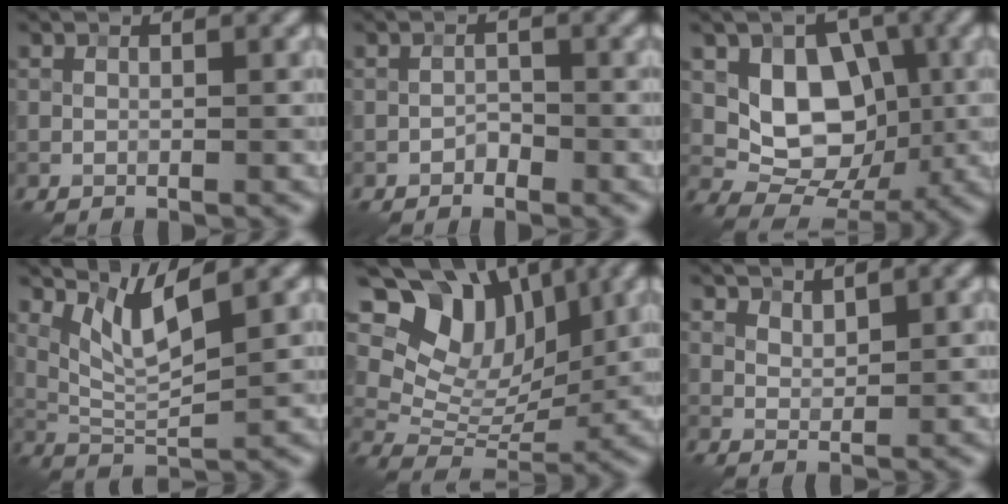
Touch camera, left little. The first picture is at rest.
{"total": 1.1, "force": [-0.7, 0.7, 0.4], "torque": [-0.003, 0.005, -0.014]}
{"total": 7.3, "force": [0.7, 5.6, 4.6], "torque": [-0.066, -0.010, 0.010]}
{"total": 4.4, "force": [2.6, 0.9, 3.4], "torque": [-0.080, -0.008, 0.057]}
{"total": 9.4, "force": [4.5, 6.3, 5.2], "torque": [-0.078, -0.006, 0.077]}
{"total": 2.0, "force": [1.8, 0.7, 0.8], "torque": [-0.017, -0.003, 0.037]}